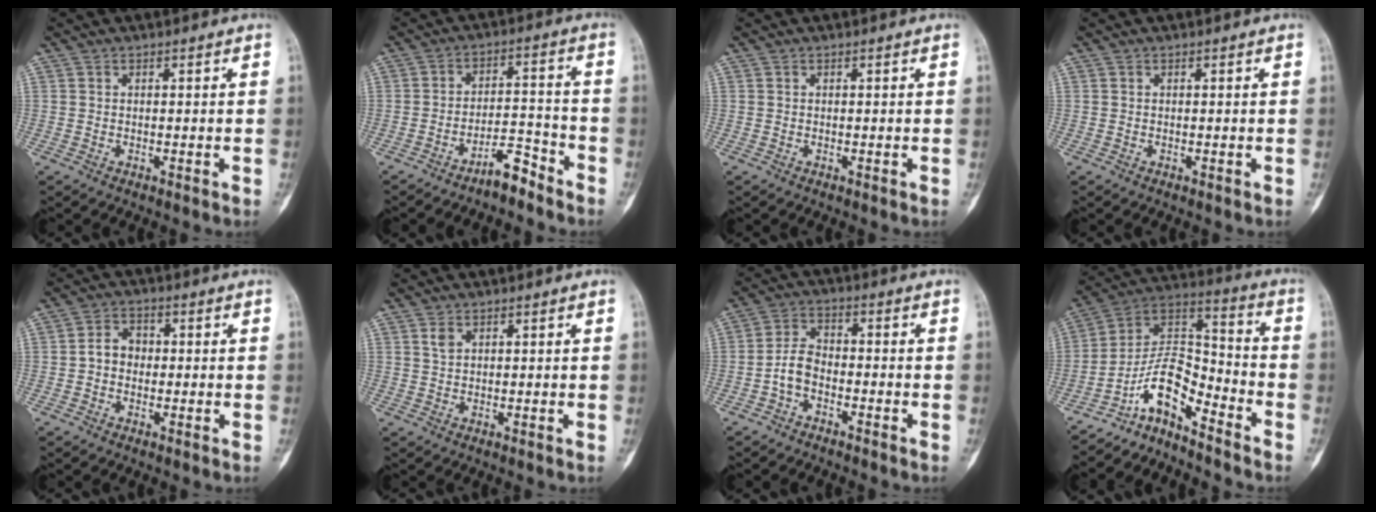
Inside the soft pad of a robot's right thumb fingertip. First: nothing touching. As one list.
[{"total": 5.8, "force": [-4.8, 1.5, 2.8], "torque": [-0.041, 0.054, -0.084]}, {"total": 0.0}, {"total": 0.0}, {"total": 4.1, "force": [-0.4, 3.3, 2.4], "torque": [-0.028, 0.017, -0.015]}, {"total": 1.5, "force": [0.9, 0.9, 0.9], "torque": [-0.014, 0.001, 0.020]}, {"total": 4.9, "force": [-2.2, 3.0, 3.2], "torque": [-0.058, 0.027, -0.051]}, {"total": 10.8, "force": [-7.9, 4.0, 6.3], "torque": [-0.106, 0.101, -0.153]}]